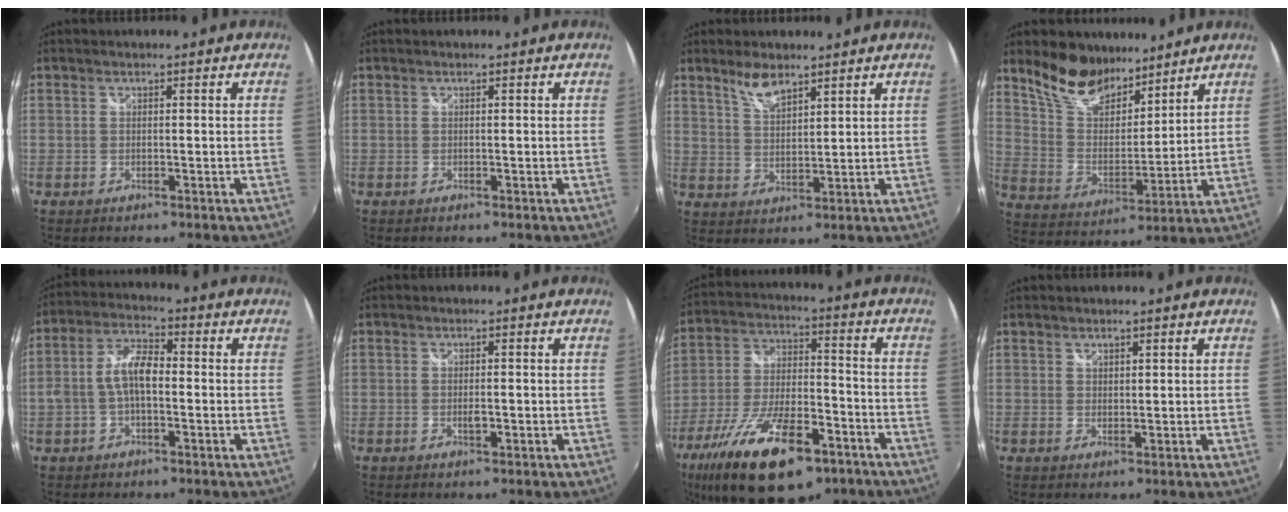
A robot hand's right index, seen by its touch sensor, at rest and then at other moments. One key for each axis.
{"total": 0.0}
{"total": 5.2, "fx": 4.0, "fy": 1.6, "fz": 2.9, "tx": -0.052, "ty": 0.002, "tz": 0.079}
{"total": 13.3, "fx": 10.4, "fy": 6.0, "fz": 5.8, "tx": -0.126, "ty": 0.015, "tz": 0.198}
{"total": 7.1, "fx": -1.0, "fy": 3.3, "fz": 6.3, "tx": -0.127, "ty": 0.015, "tz": -0.019}
{"total": 1.8, "fx": -0.4, "fy": 0.7, "fz": 1.6, "tx": -0.027, "ty": -0.002, "tz": -0.006}
{"total": 23.1, "fx": -13.9, "fy": 9.2, "fz": 16.0, "tx": -0.312, "ty": -0.039, "tz": -0.226}
{"total": 1.2, "fx": 1.0, "fy": 0.6, "fz": 0.1, "tx": 0.002, "ty": 0.001, "tz": 0.017}